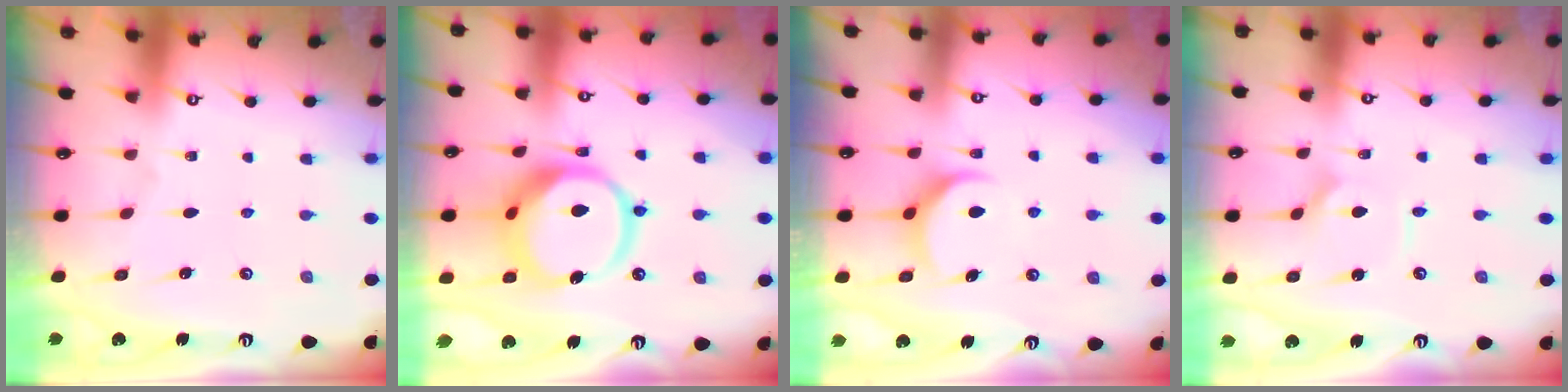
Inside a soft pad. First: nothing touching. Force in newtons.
{"total": 17.0, "press": 16.9, "slide": 1.9}
{"total": 7.7, "press": 7.7, "slide": 0.5}
{"total": 3.0, "press": 3.0, "slide": 0.4}